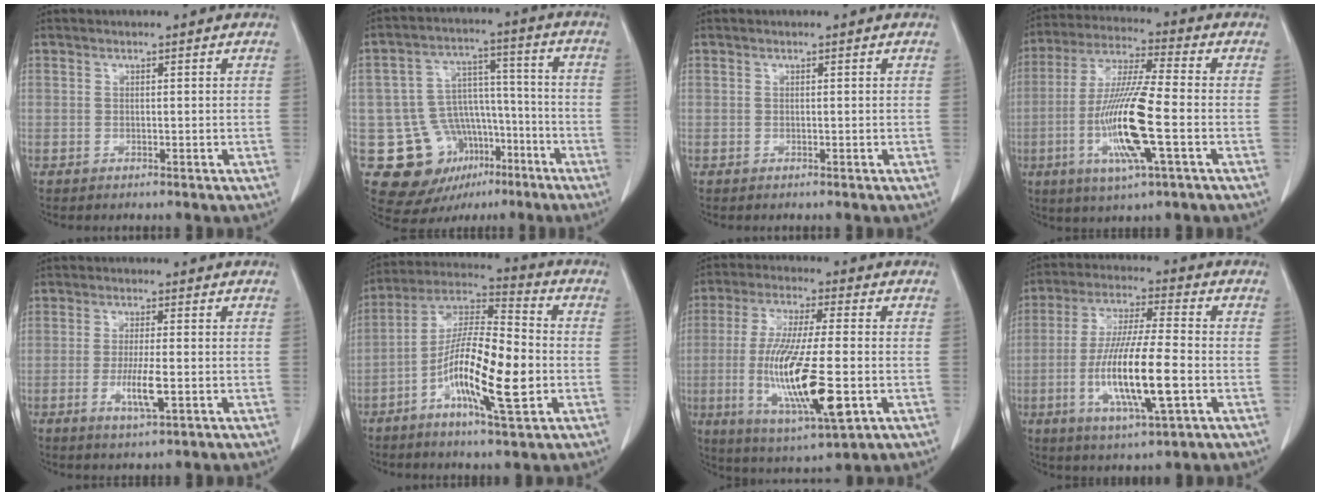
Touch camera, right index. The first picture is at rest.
{"total": 15.0, "force": [-6.8, 12.0, 6.1], "torque": [-0.101, 0.059, -0.088]}
{"total": 0.0}
{"total": 14.5, "force": [-3.6, 0.8, 14.0], "torque": [-0.286, -0.015, -0.071]}
{"total": 5.2, "force": [-1.4, 0.4, 5.0], "torque": [-0.098, -0.011, -0.023]}
{"total": 15.9, "force": [-4.1, 2.8, 15.1], "torque": [-0.282, 0.003, -0.075]}
{"total": 17.4, "force": [-3.6, 2.7, 16.8], "torque": [-0.335, -0.029, -0.057]}
{"total": 14.9, "force": [-3.6, 1.7, 14.4], "torque": [-0.281, -0.015, -0.065]}